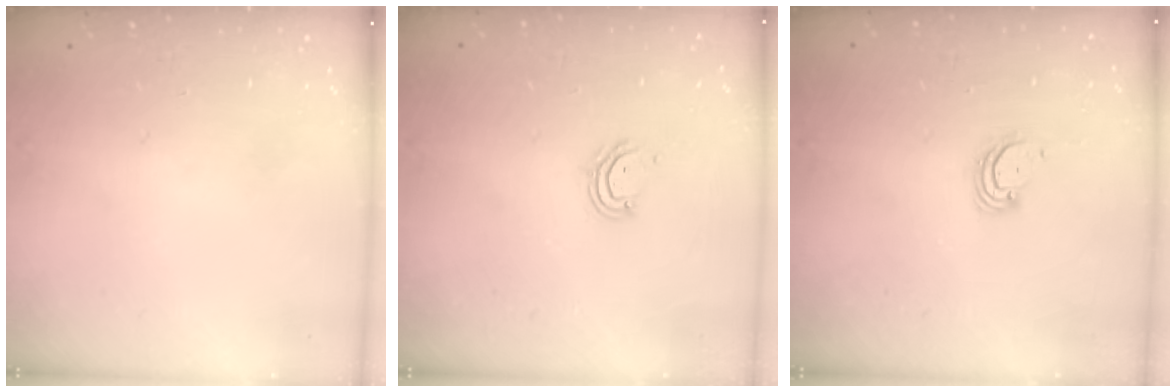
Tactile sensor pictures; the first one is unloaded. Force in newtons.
{"total": 4.2, "press": 4.2, "slide": 0.4}
{"total": 2.8, "press": 2.8, "slide": 0.2}